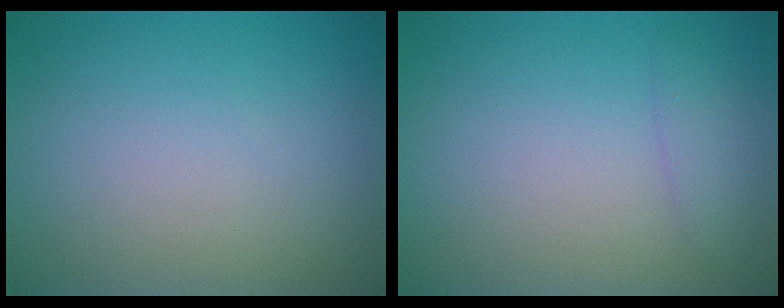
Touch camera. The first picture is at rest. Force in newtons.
{"total": 1.3, "press": 1.3, "slide": 0.0}